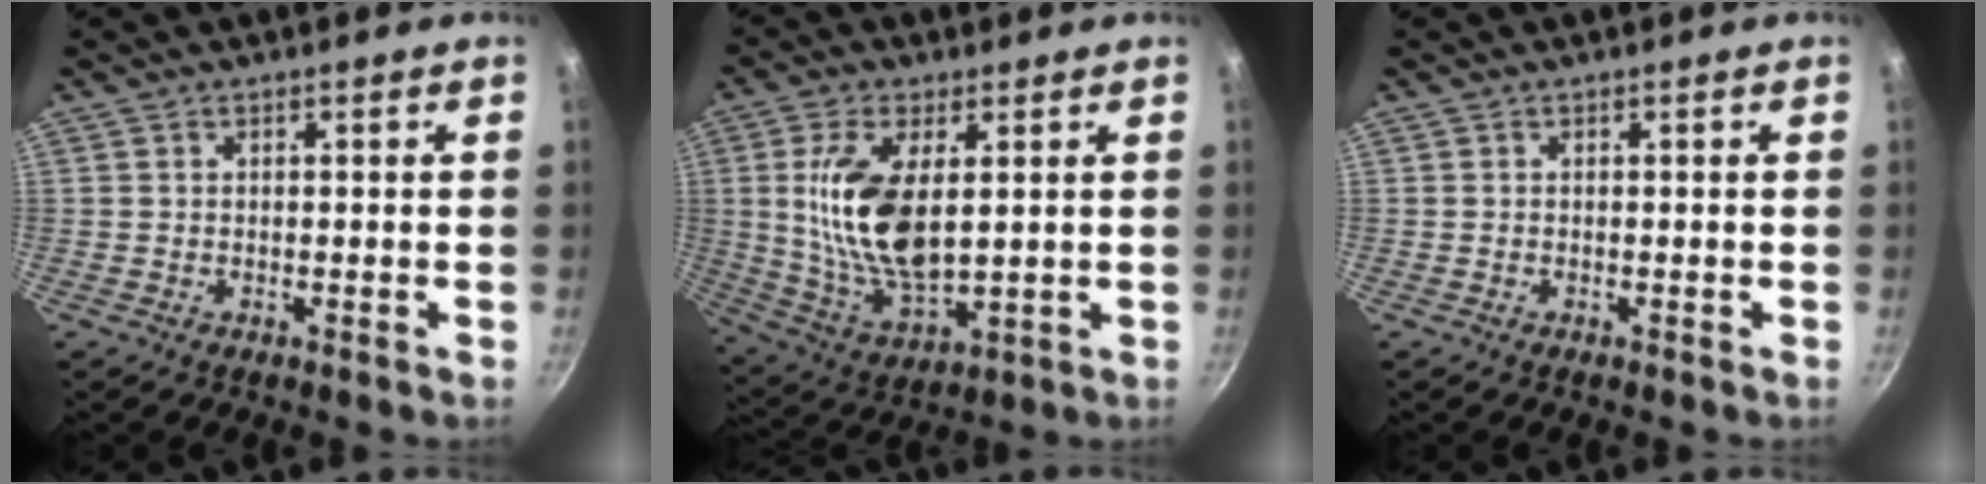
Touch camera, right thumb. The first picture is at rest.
{"total": 15.3, "force": [2.4, 7.3, 13.2], "torque": [-0.257, -0.019, 0.060]}
{"total": 0.0}